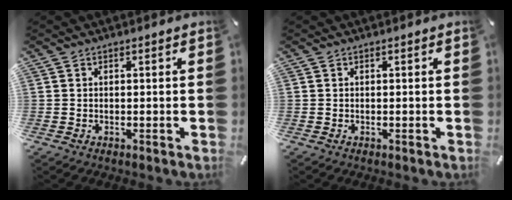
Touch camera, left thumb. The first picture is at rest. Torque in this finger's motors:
{"motor_torque": [-0.07, -0.17, -0.01, 0.07, -0.03]}